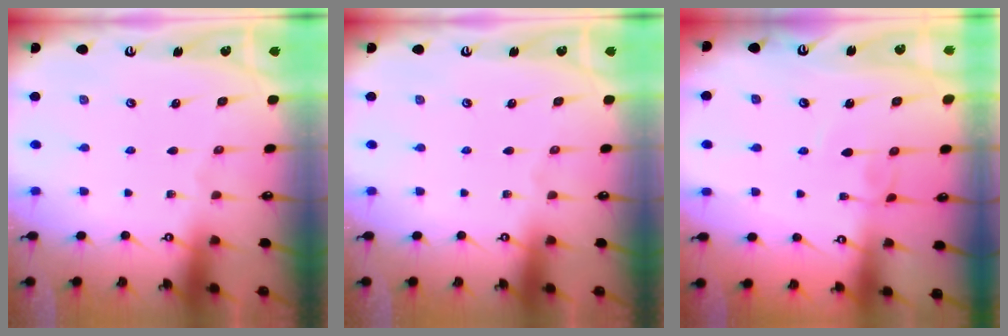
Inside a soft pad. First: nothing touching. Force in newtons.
{"total": 0.0}
{"total": 3.6, "press": 3.6, "slide": 0.1}